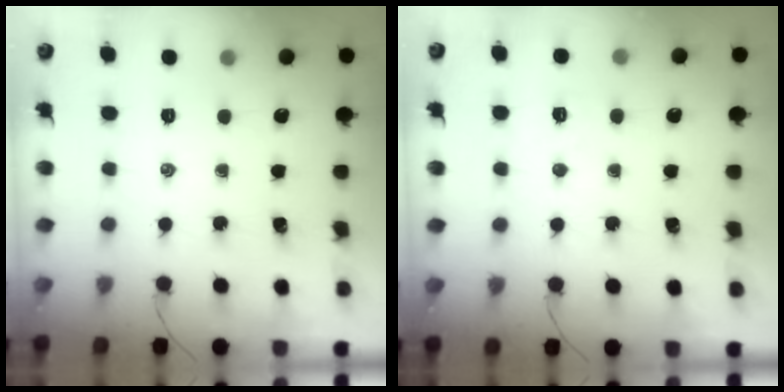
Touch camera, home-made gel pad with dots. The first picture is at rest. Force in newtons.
{"total": 2.8, "press": 2.7, "slide": 0.8}